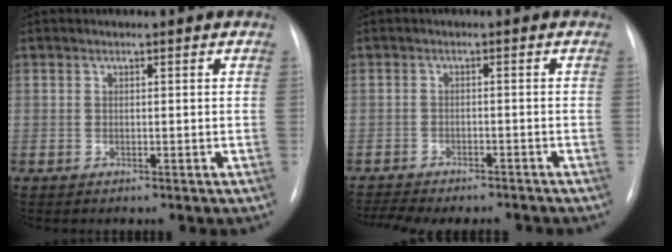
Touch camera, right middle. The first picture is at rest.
{"total": 10.4, "force": [-9.5, 2.1, 3.7], "torque": [-0.058, 0.003, -0.126]}